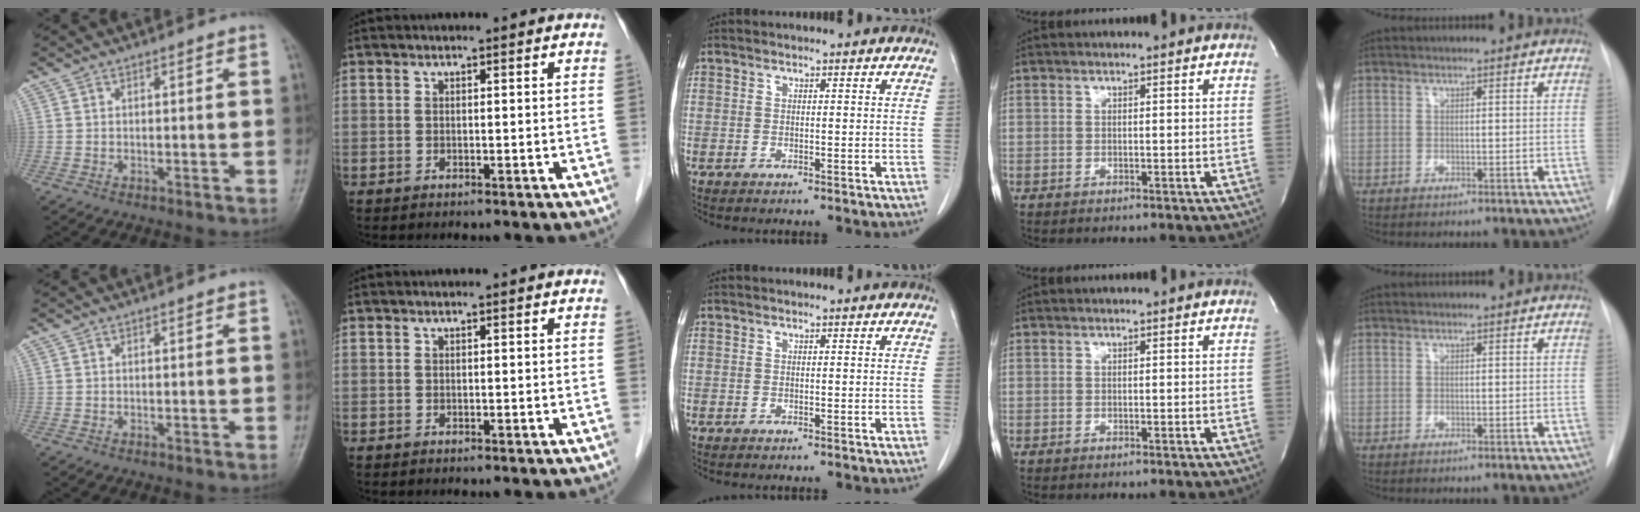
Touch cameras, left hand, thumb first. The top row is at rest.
{}